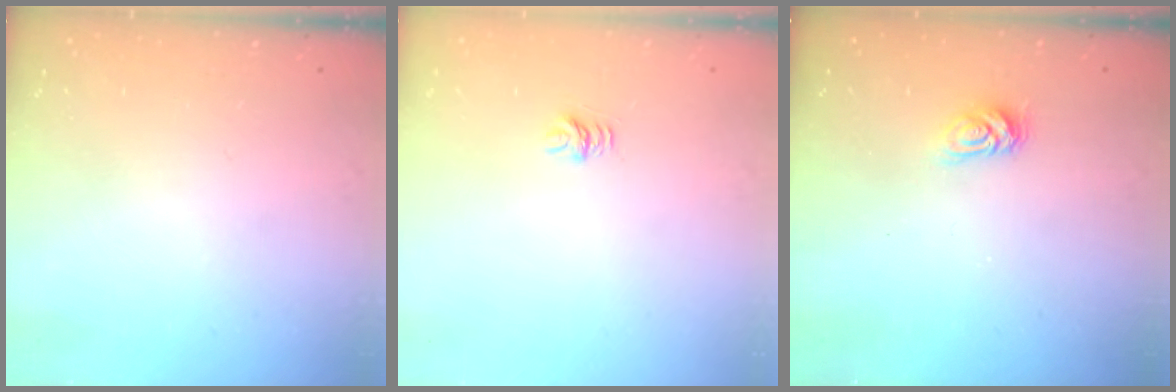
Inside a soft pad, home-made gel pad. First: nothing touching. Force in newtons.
{"total": 3.9, "press": 3.9, "slide": 0.3}
{"total": 5.1, "press": 5.1, "slide": 0.6}